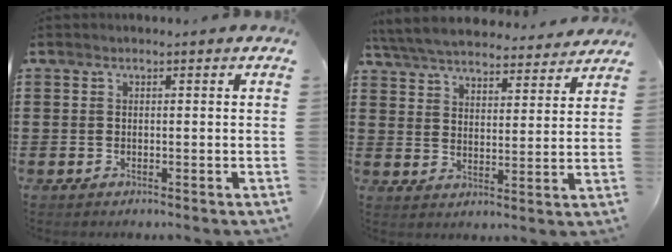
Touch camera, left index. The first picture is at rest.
{"total": 6.2, "force": [6.1, 0.7, 1.2], "torque": [-0.052, -0.033, 0.107]}